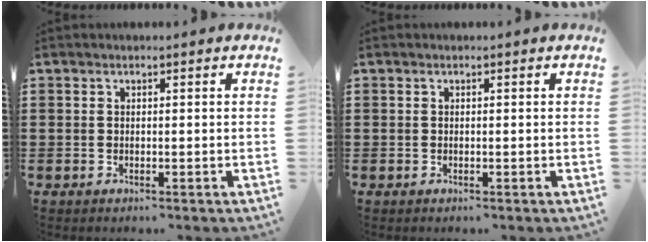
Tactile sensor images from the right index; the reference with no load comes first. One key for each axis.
{"total": 0.0}